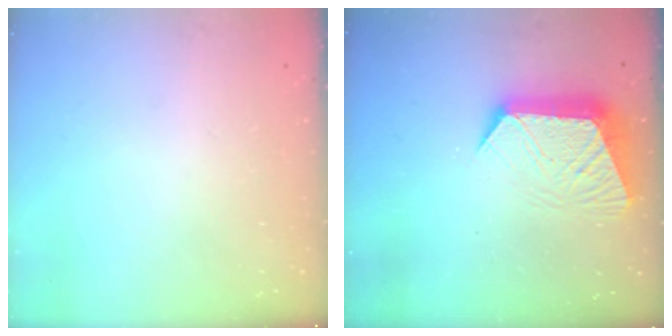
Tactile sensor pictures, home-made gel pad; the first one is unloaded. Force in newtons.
{"total": 12.9, "press": 12.9, "slide": 1.1}